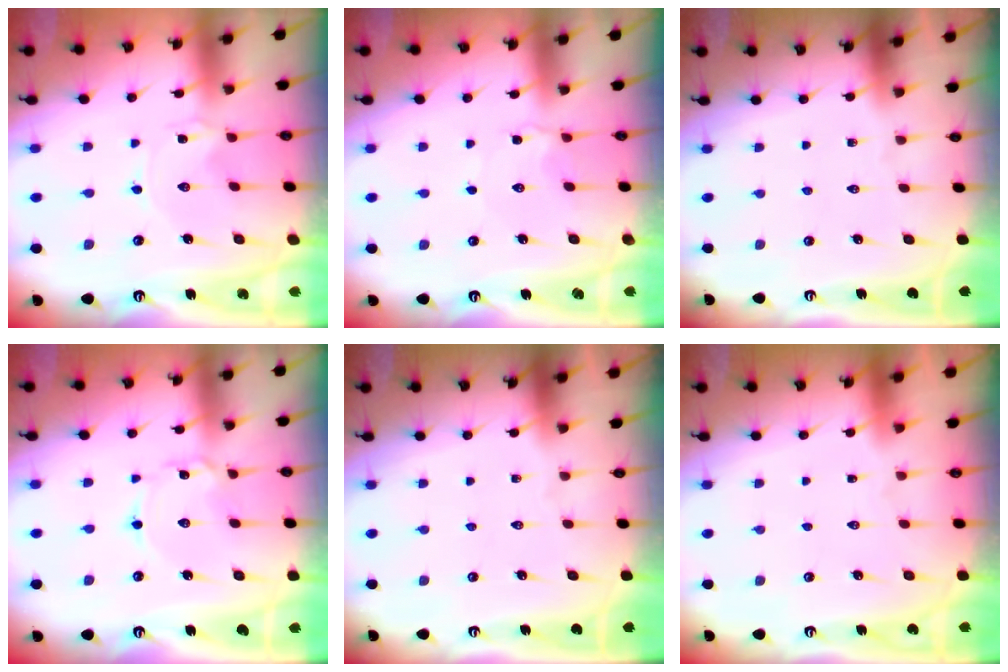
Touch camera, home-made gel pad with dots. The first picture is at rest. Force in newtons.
{"total": 2.5, "press": 2.5, "slide": 0.2}
{"total": 0.0}
{"total": 2.0, "press": 2.0, "slide": 0.1}
{"total": 0.0}
{"total": 1.6, "press": 1.6, "slide": 0.1}